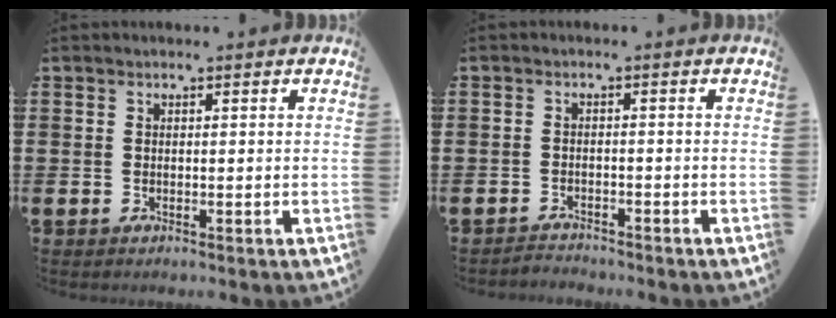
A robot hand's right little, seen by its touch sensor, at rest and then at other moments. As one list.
[{"total": 1.5, "force": [-1.5, 0.0, -0.2], "torque": [0.000, 0.004, -0.033]}]